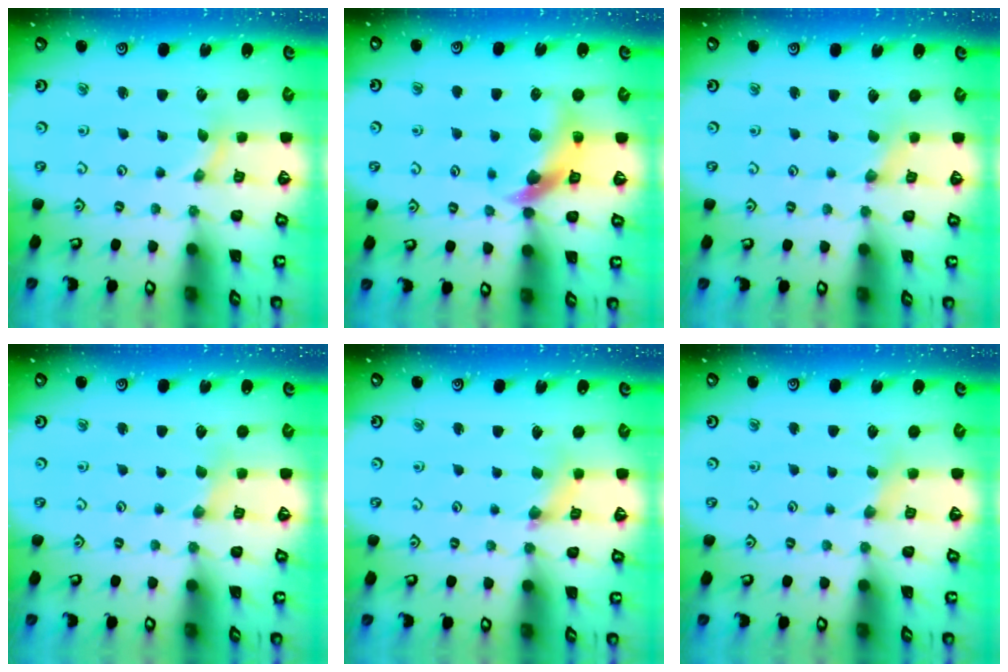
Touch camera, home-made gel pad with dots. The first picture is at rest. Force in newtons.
{"total": 11.7, "press": 11.6, "slide": 1.8}
{"total": 0.0}
{"total": 2.0, "press": 2.0, "slide": 0.4}
{"total": 2.4, "press": 2.4, "slide": 0.4}
{"total": 2.7, "press": 2.7, "slide": 0.4}